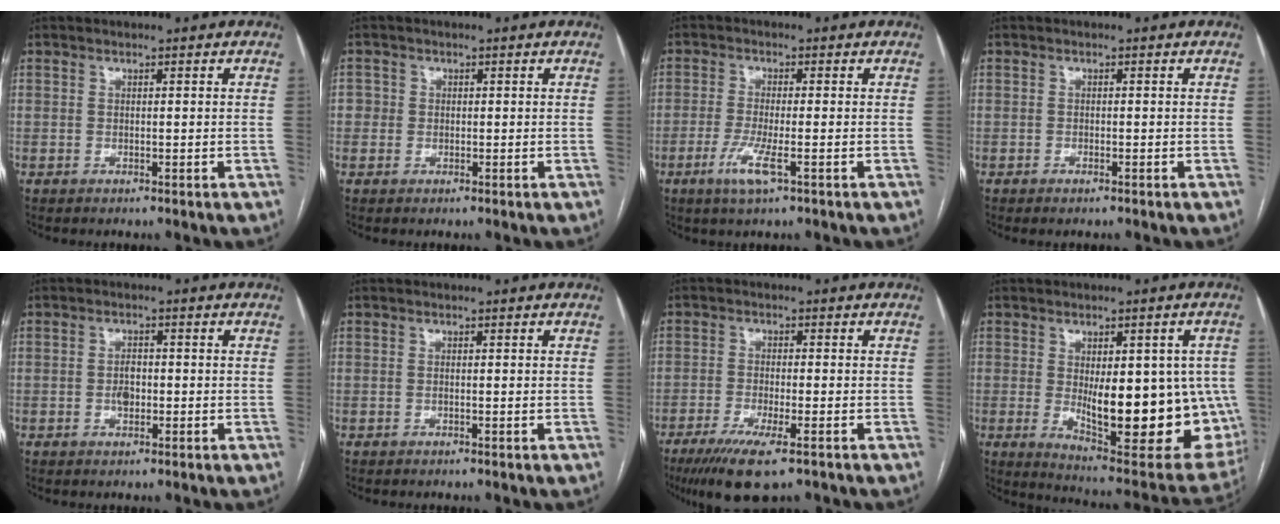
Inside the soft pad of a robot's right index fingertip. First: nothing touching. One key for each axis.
{"total": 1.9, "fx": 0.1, "fy": 1.9, "fz": 0.2, "tx": 0.009, "ty": 0.005, "tz": -0.002}
{"total": 4.9, "fx": -2.1, "fy": 0.3, "fz": 4.4, "tx": -0.092, "ty": -0.011, "tz": -0.042}
{"total": 0.8, "fx": -0.7, "fy": -0.1, "fz": 0.5, "tx": -0.010, "ty": -0.002, "tz": -0.009}
{"total": 2.4, "fx": -0.4, "fy": 1.4, "fz": 1.9, "tx": -0.031, "ty": 0.004, "tz": -0.007}
{"total": 0.0}
{"total": 8.8, "fx": -5.9, "fy": 1.0, "fz": 6.5, "tx": -0.112, "ty": -0.023, "tz": -0.094}
{"total": 20.6, "fx": -1.8, "fy": 7.3, "fz": 19.2, "tx": -0.198, "ty": -0.002, "tz": 0.005}